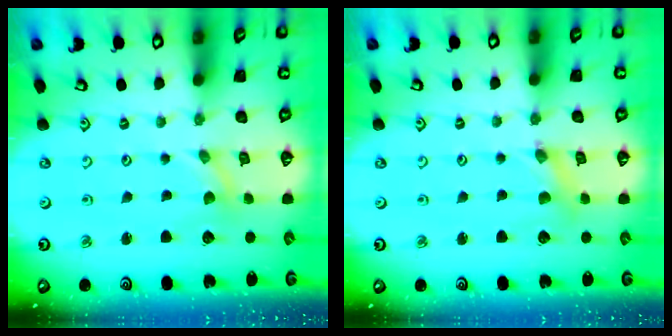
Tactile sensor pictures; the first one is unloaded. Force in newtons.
{"total": 2.0, "press": 2.0, "slide": 0.3}